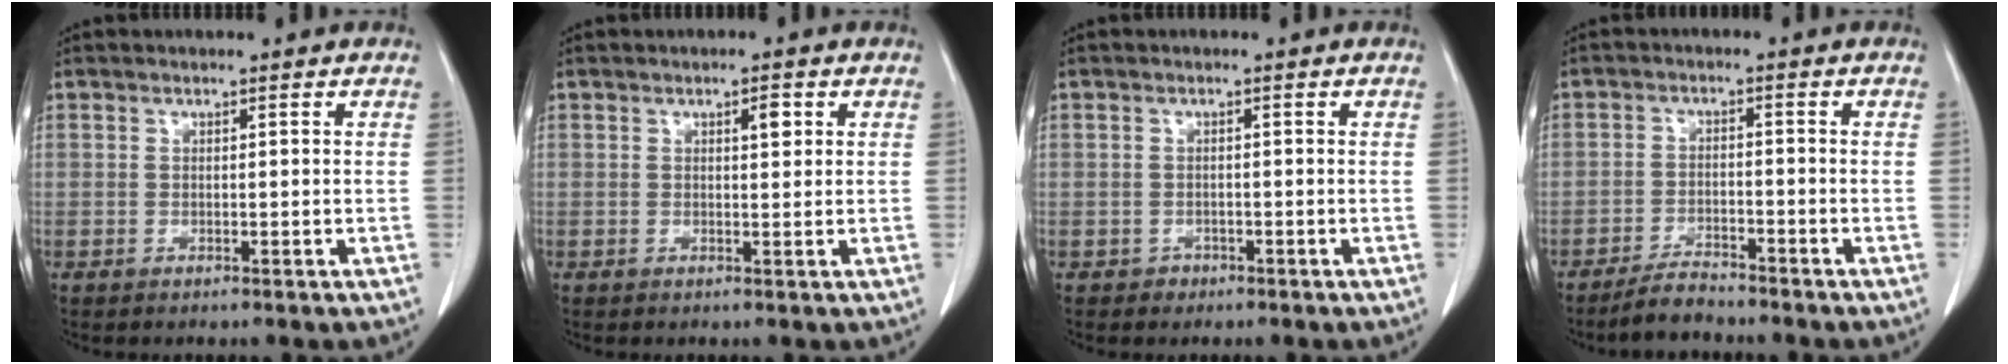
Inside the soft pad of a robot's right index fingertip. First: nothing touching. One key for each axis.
{"total": 1.9, "fx": 0.8, "fy": 0.5, "fz": 1.6, "tx": -0.027, "ty": -0.001, "tz": 0.012}
{"total": 1.3, "fx": -0.7, "fy": 1.0, "fz": 0.0, "tx": 0.002, "ty": 0.004, "tz": -0.013}
{"total": 3.8, "fx": -3.6, "fy": 0.7, "fz": 1.0, "tx": -0.023, "ty": -0.009, "tz": -0.065}